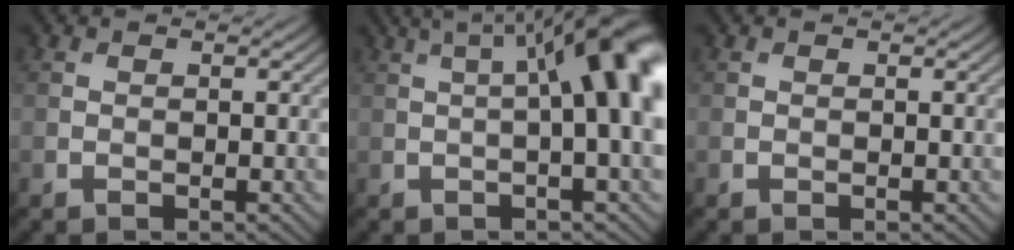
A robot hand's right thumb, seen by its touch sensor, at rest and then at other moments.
{"total": 12.0, "force": [2.1, 3.1, 11.4], "torque": [-0.133, 0.028, 0.025]}
{"total": 0.0}